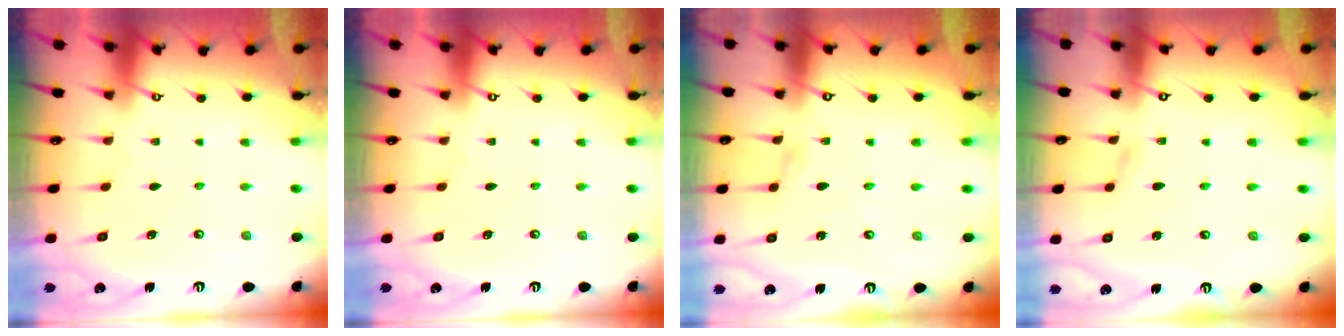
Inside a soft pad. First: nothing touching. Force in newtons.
{"total": 0.0}
{"total": 3.7, "press": 3.6, "slide": 0.4}
{"total": 2.0, "press": 2.0, "slide": 0.2}